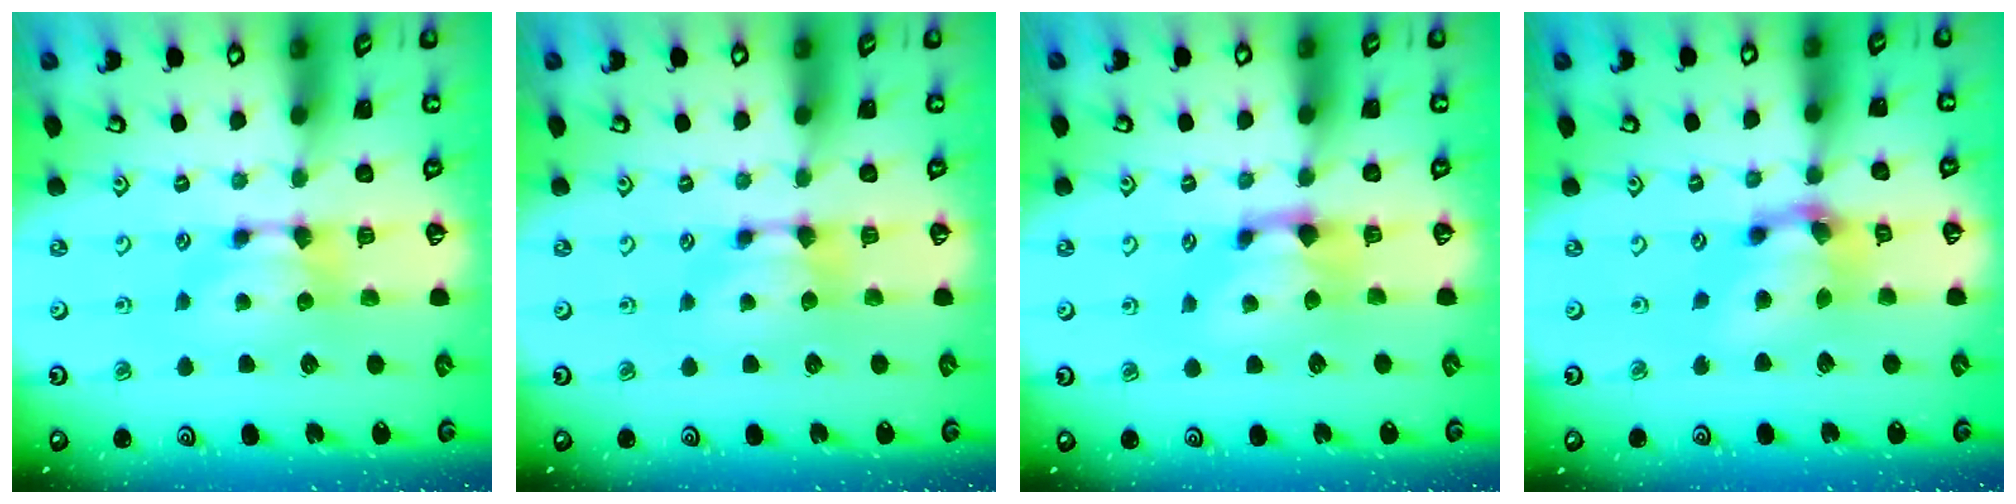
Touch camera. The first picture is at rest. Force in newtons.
{"total": 0.0}
{"total": 1.2, "press": 0.4, "slide": 1.1}
{"total": 5.3, "press": 4.9, "slide": 2.0}